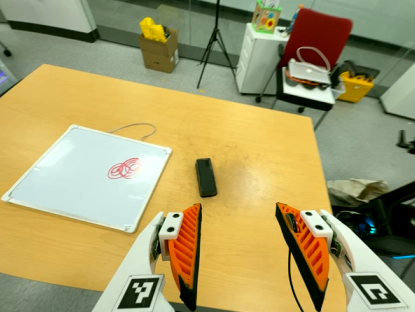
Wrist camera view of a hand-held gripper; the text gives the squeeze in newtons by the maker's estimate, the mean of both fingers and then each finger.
{"total": 0.0}